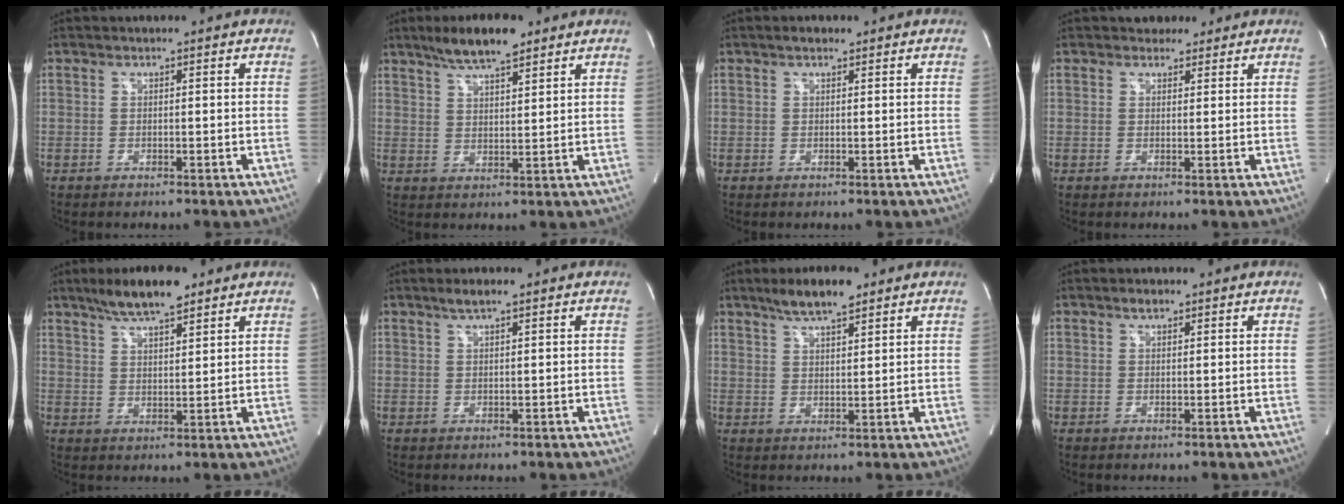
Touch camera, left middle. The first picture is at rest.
{"total": 8.3, "force": [6.1, 1.8, 5.3], "torque": [-0.097, 0.010, 0.107]}
{"total": 1.4, "force": [1.0, 0.6, 0.7], "torque": [-0.017, 0.010, 0.016]}
{"total": 2.5, "force": [2.0, 1.4, 0.3], "torque": [-0.002, 0.007, 0.028]}
{"total": 8.6, "force": [6.4, 1.8, 5.5], "torque": [-0.100, 0.010, 0.112]}
{"total": 2.3, "force": [1.7, 0.2, 1.6], "torque": [-0.036, 0.006, 0.031]}
{"total": 7.0, "force": [5.1, 1.5, 4.5], "torque": [-0.085, 0.009, 0.089]}
{"total": 1.4, "force": [1.0, 0.6, 0.8], "torque": [-0.016, 0.004, 0.016]}